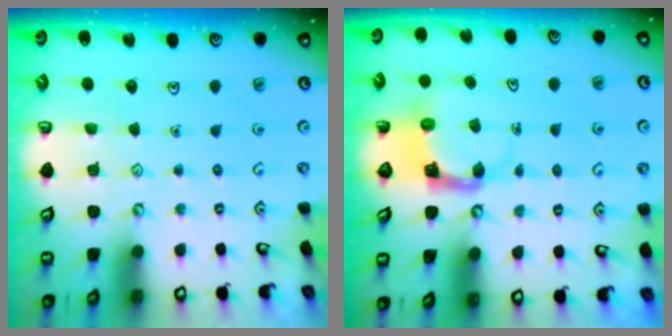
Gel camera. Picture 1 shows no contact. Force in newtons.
{"total": 4.0, "press": 3.9, "slide": 0.7}